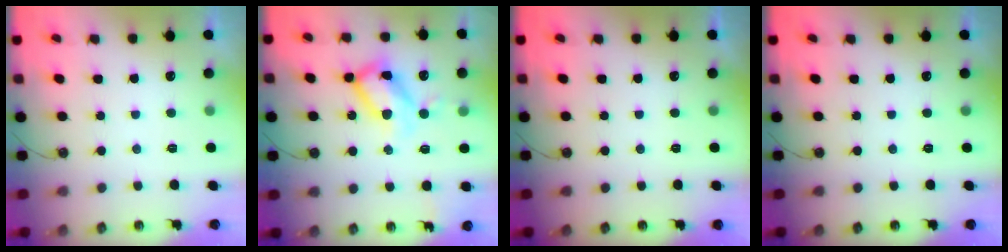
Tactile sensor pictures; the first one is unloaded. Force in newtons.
{"total": 15.2, "press": 15.2, "slide": 1.3}
{"total": 0.0}
{"total": 0.0}